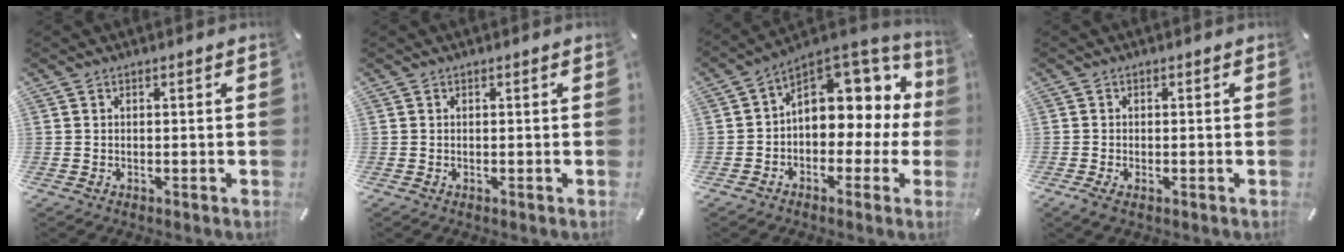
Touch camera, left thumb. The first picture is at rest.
{"total": 0.0}
{"total": 10.2, "force": [3.8, 7.7, 5.5], "torque": [-0.068, -0.041, 0.069]}
{"total": 1.4, "force": [-0.5, 0.8, 1.0], "torque": [-0.019, 0.000, -0.008]}